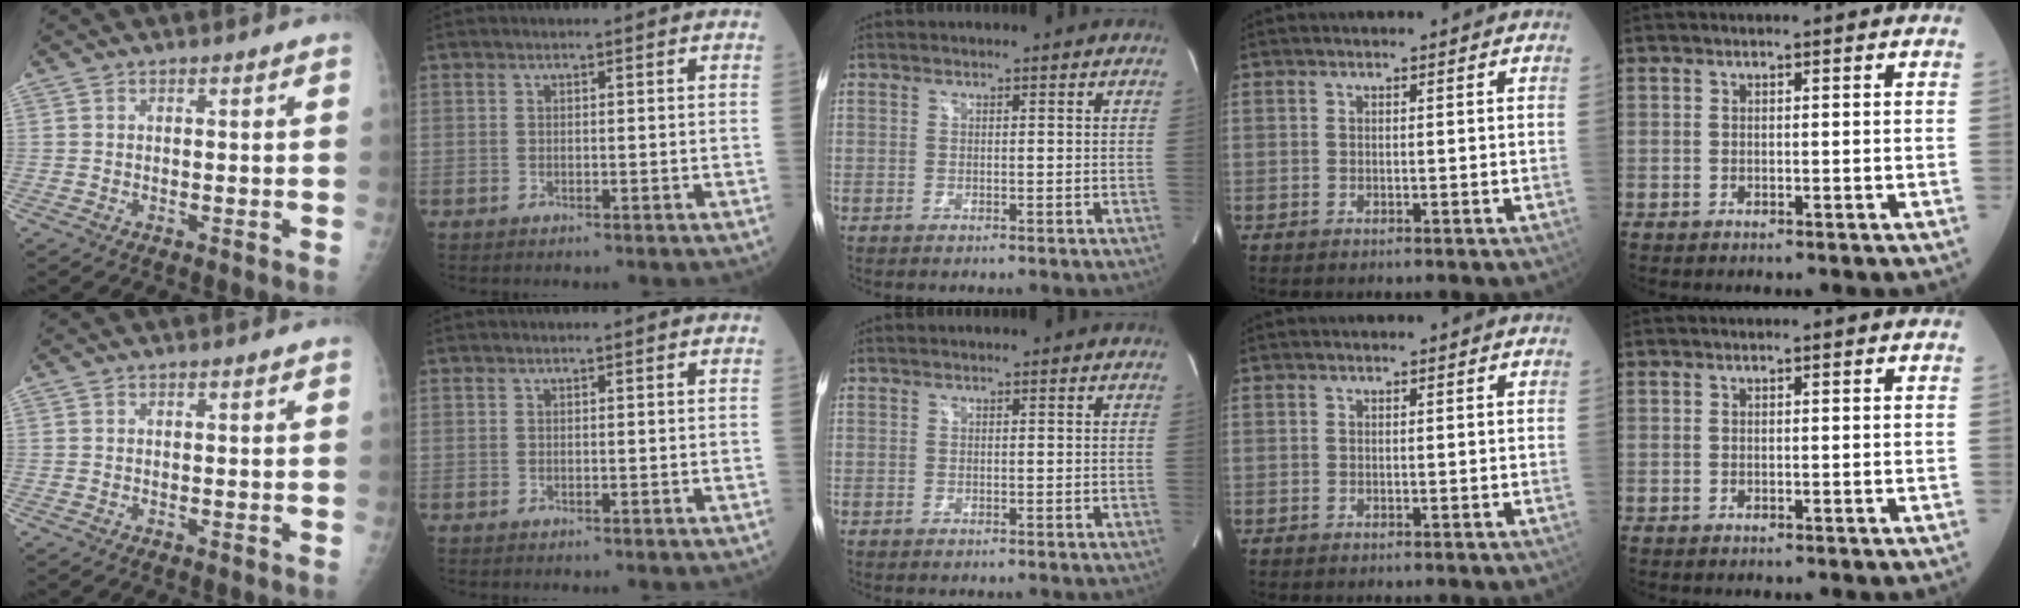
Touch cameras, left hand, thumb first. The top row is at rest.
{}